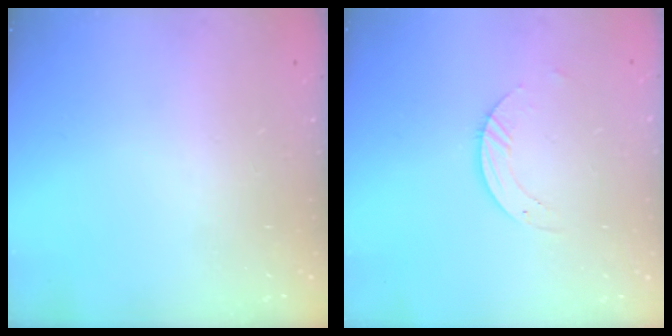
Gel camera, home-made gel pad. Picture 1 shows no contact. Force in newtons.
{"total": 3.8, "press": 3.8, "slide": 0.2}